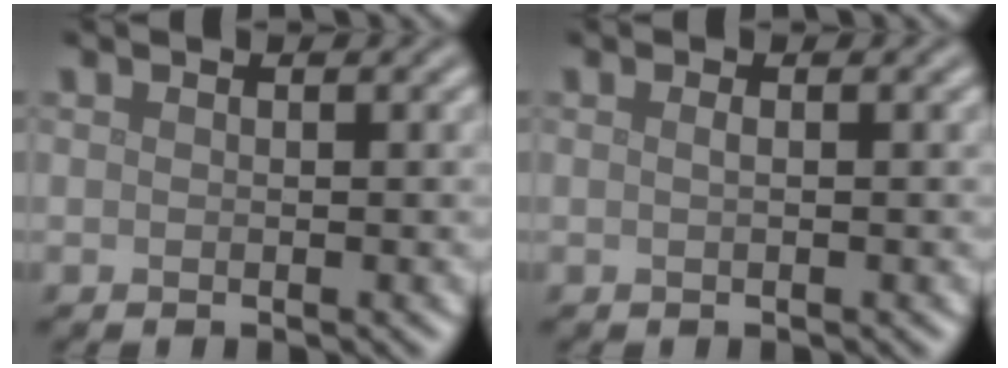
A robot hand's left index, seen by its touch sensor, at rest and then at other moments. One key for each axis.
{"total": 0.6, "fx": 0.1, "fy": 0.2, "fz": 0.6, "tx": -0.009, "ty": 0.005, "tz": 0.001}